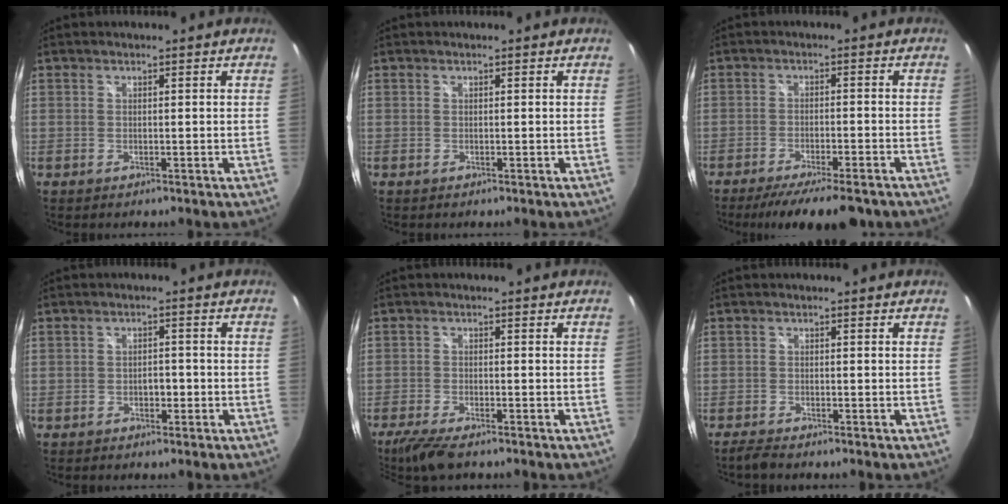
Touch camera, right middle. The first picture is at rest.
{"total": 0.0}
{"total": 12.0, "force": [-9.7, 2.4, 6.6], "torque": [-0.128, -0.027, -0.144]}
{"total": 1.4, "force": [-0.4, 1.3, 0.5], "torque": [-0.009, 0.008, -0.005]}
{"total": 7.1, "force": [-5.7, 1.2, 4.1], "torque": [-0.100, -0.024, -0.103]}
{"total": 2.2, "force": [-2.0, 0.1, 0.9], "torque": [-0.026, -0.005, -0.037]}